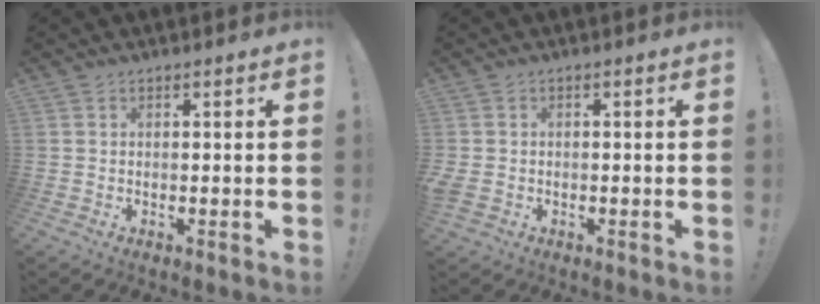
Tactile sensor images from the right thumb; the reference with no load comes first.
{"total": 2.1, "force": [-0.7, 1.7, 1.1], "torque": [-0.033, 0.004, -0.010]}